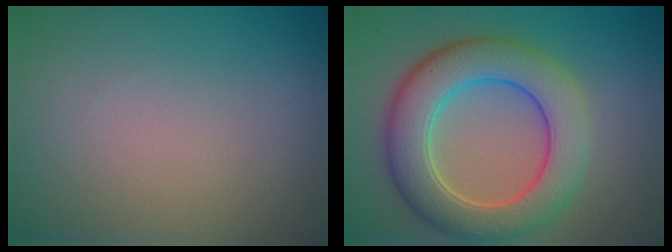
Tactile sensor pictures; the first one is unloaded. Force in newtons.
{"total": 7.8, "press": 7.8, "slide": 0.3}